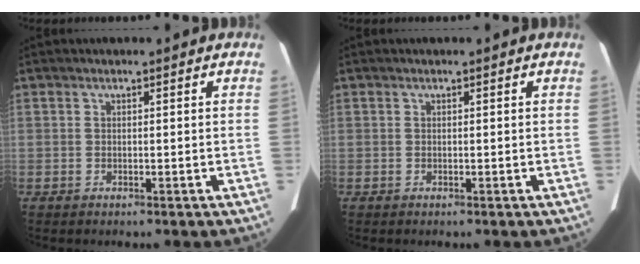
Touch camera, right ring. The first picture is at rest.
{"total": 0.0}